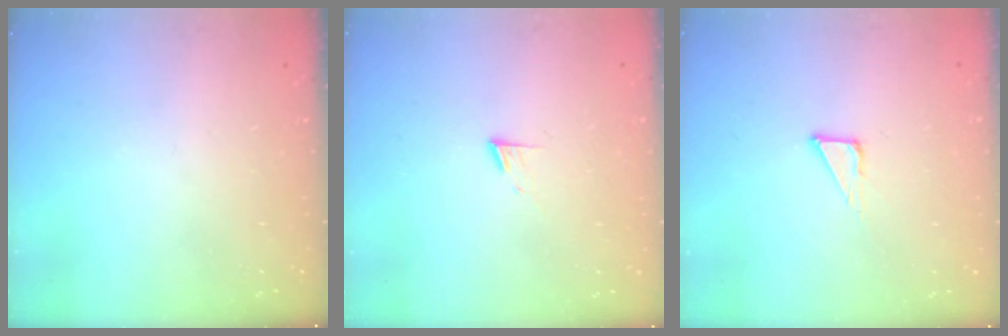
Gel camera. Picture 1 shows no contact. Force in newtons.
{"total": 5.1, "press": 5.1, "slide": 0.6}
{"total": 3.5, "press": 3.5, "slide": 0.2}